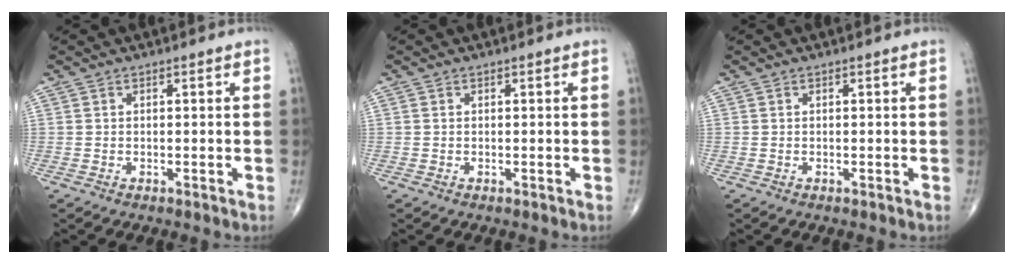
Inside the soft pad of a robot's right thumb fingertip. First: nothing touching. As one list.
[{"total": 0.0}, {"total": 0.0}]